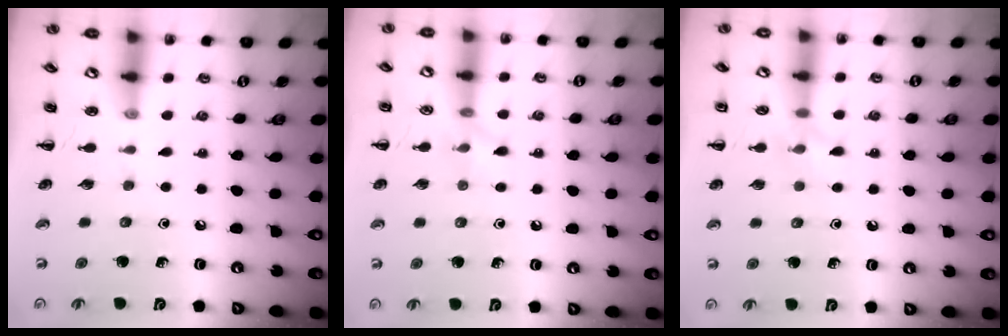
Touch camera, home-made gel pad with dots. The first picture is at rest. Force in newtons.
{"total": 5.6, "press": 5.5, "slide": 1.1}
{"total": 7.4, "press": 7.2, "slide": 1.3}